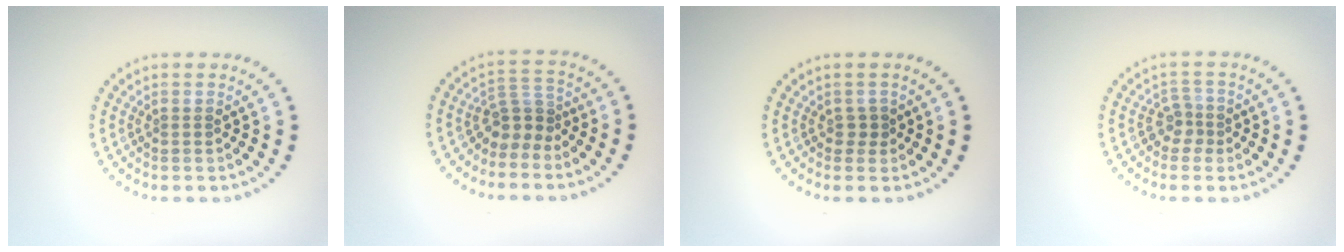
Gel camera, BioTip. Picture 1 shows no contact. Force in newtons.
{"total": 2.7, "press": 1.8, "slide": 2.0}
{"total": 0.8, "press": 0.7, "slide": 0.4}
{"total": 1.8, "press": 1.2, "slide": 1.3}